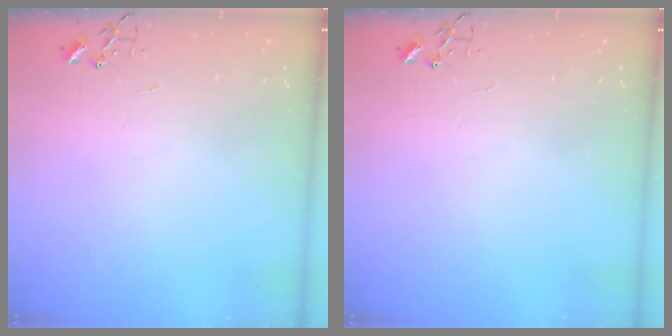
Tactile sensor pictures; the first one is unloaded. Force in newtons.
{"total": 0.0}